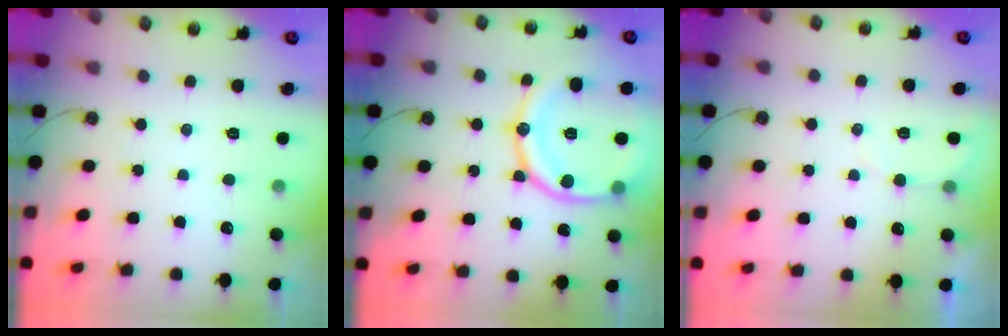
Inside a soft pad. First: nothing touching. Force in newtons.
{"total": 19.6, "press": 19.5, "slide": 2.1}
{"total": 2.8, "press": 2.8, "slide": 0.2}